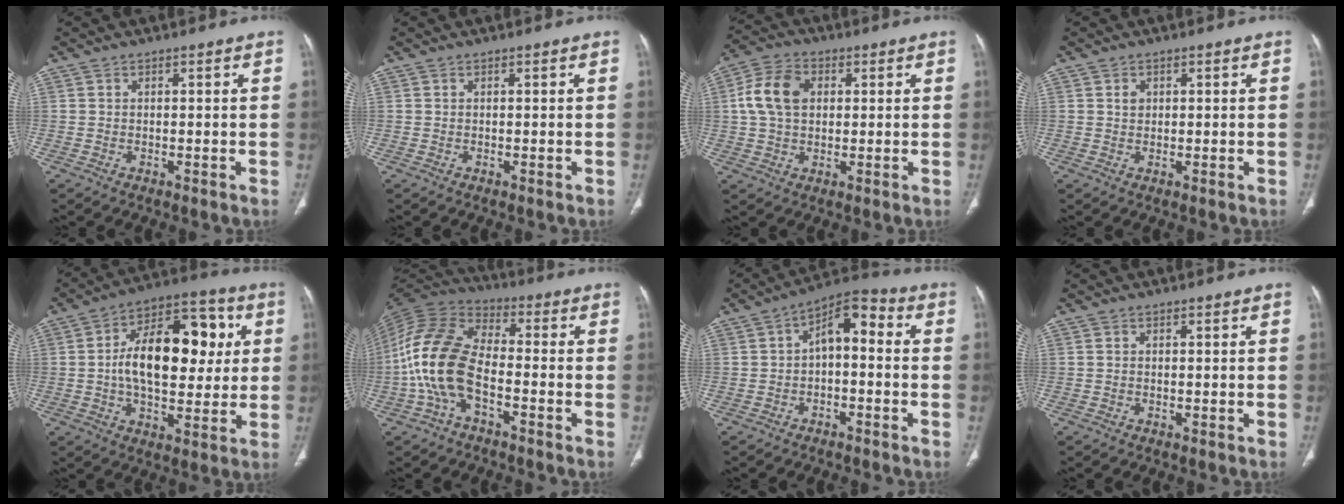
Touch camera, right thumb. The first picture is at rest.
{"total": 0.0}
{"total": 9.8, "force": [1.8, 6.8, 6.7], "torque": [-0.125, 0.015, 0.029]}
{"total": 1.4, "force": [0.5, 1.1, 0.7], "torque": [-0.006, 0.000, 0.008]}
{"total": 20.2, "force": [2.5, 11.3, 16.5], "torque": [-0.227, 0.020, 0.033]}
{"total": 15.1, "force": [-4.0, 8.1, 12.0], "torque": [-0.255, 0.036, -0.084]}
{"total": 8.2, "force": [-0.3, 4.5, 6.9], "torque": [-0.089, 0.041, -0.018]}
{"total": 0.0}